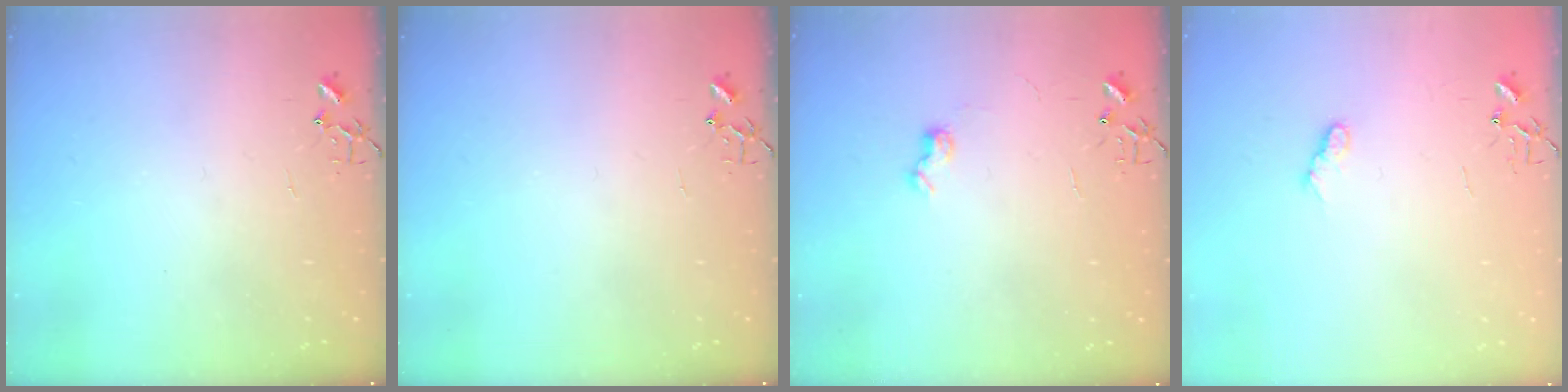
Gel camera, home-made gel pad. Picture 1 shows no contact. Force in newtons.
{"total": 0.0}
{"total": 6.0, "press": 6.0, "slide": 0.7}
{"total": 7.2, "press": 7.1, "slide": 0.7}